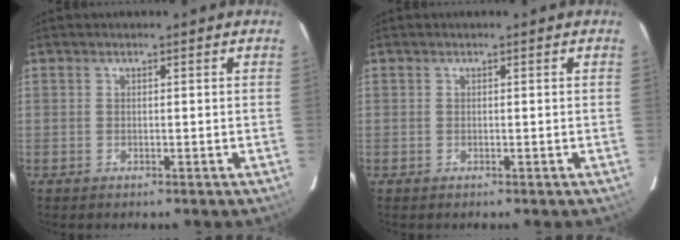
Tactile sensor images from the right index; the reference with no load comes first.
{"total": 0.0}